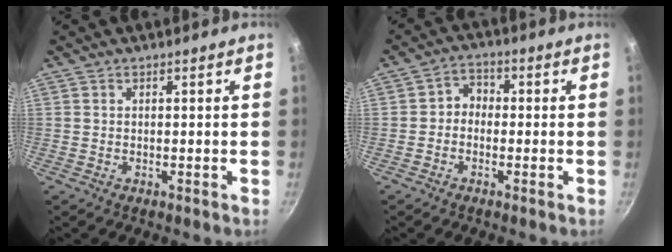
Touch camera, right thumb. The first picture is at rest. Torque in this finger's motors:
{"motor_torque": [-0.33, 0.19, -0.17, 0.06, -0.01]}